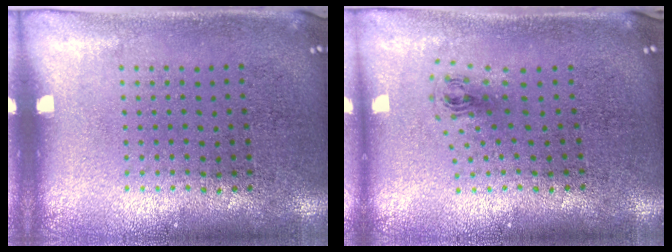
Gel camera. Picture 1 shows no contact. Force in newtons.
{"total": 0.8, "press": 0.3, "slide": 0.7}